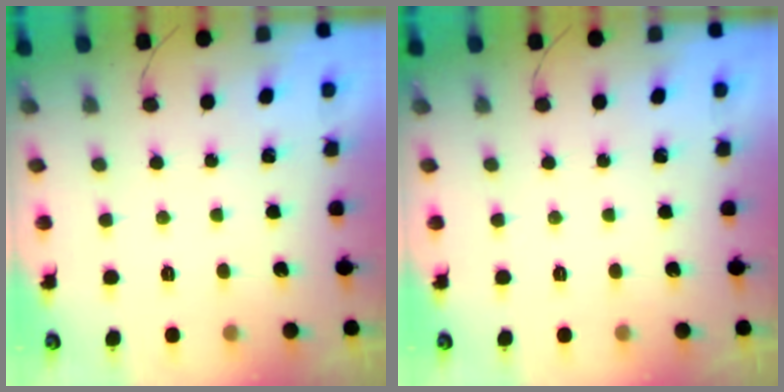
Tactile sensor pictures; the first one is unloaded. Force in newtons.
{"total": 0.0}